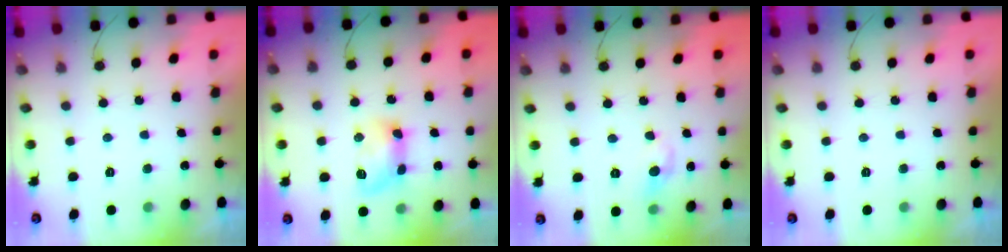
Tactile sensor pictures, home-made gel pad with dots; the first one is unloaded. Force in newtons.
{"total": 9.1, "press": 9.0, "slide": 1.0}
{"total": 3.0, "press": 3.0, "slide": 0.4}
{"total": 0.0}